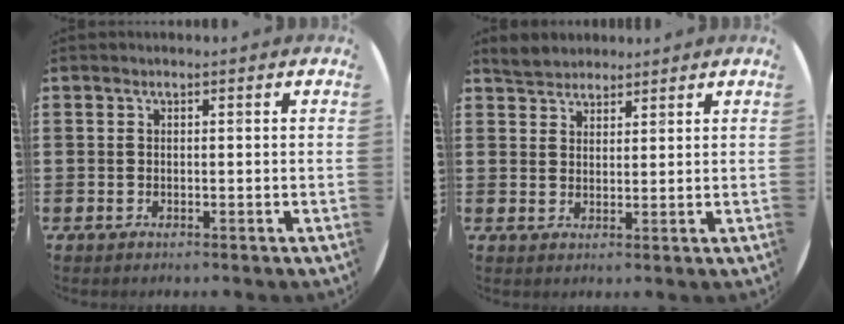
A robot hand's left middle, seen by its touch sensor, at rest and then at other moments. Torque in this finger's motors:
{"motor_torque": [0.16, -0.15, 0.00, 0.01]}